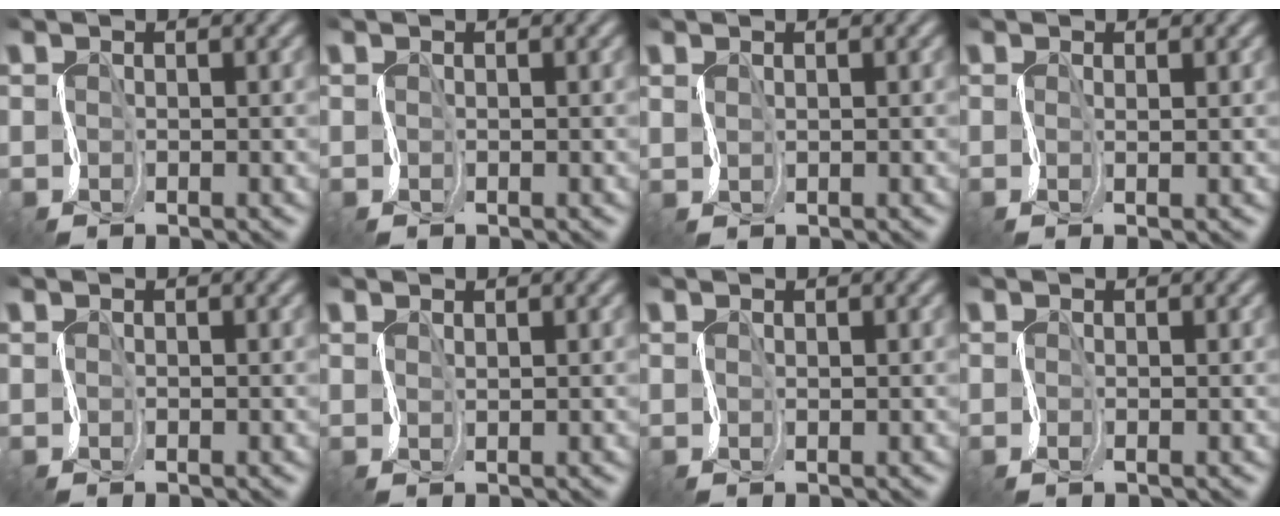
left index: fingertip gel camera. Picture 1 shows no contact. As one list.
[{"total": 0.0}, {"total": 0.9, "force": [0.8, -0.2, -0.3], "torque": [-0.002, 0.005, 0.020]}, {"total": 0.9, "force": [0.5, 0.1, 0.8], "torque": [-0.014, 0.005, 0.010]}, {"total": 0.0}, {"total": 0.9, "force": [0.8, -0.3, -0.3], "torque": [0.000, 0.008, 0.017]}, {"total": 0.5, "force": [0.5, -0.1, -0.2], "torque": [0.000, 0.002, 0.013]}, {"total": 0.6, "force": [0.2, 0.2, 0.6], "torque": [-0.009, -0.001, 0.001]}]